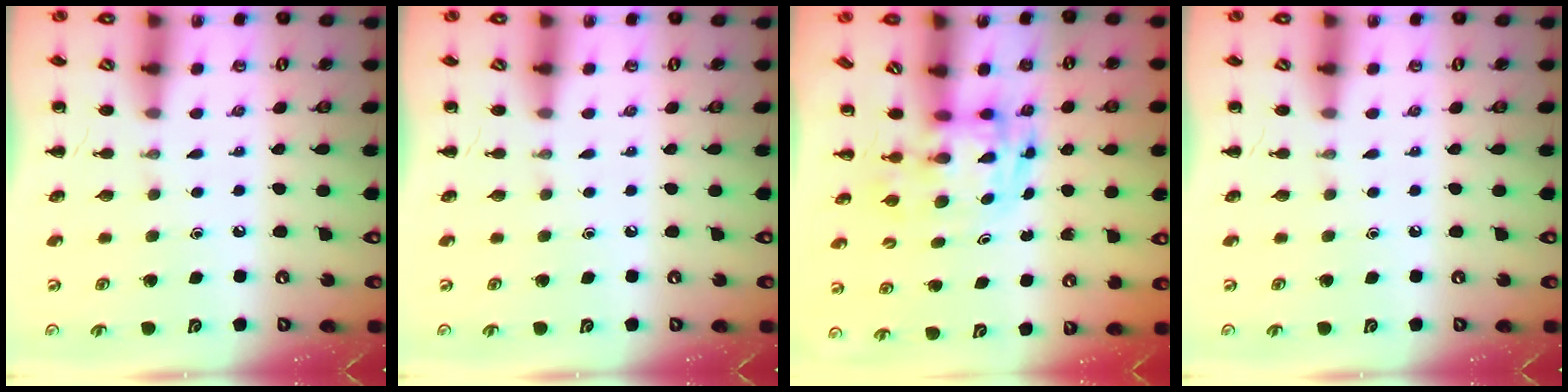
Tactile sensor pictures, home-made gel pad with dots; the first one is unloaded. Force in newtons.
{"total": 0.0}
{"total": 3.3, "press": 3.3, "slide": 0.6}
{"total": 0.0}